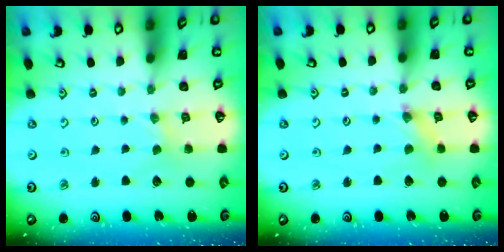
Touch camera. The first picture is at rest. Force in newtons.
{"total": 1.6, "press": 1.6, "slide": 0.3}